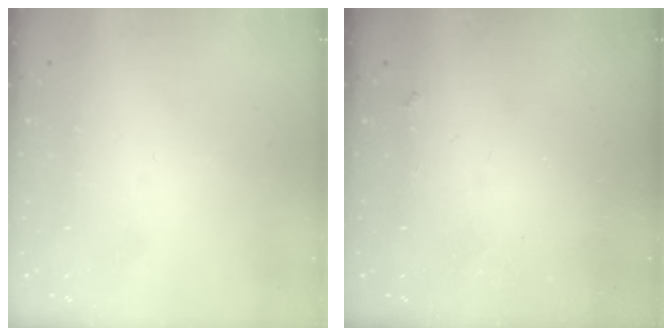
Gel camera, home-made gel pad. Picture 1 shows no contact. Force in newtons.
{"total": 3.5, "press": 3.5, "slide": 0.5}